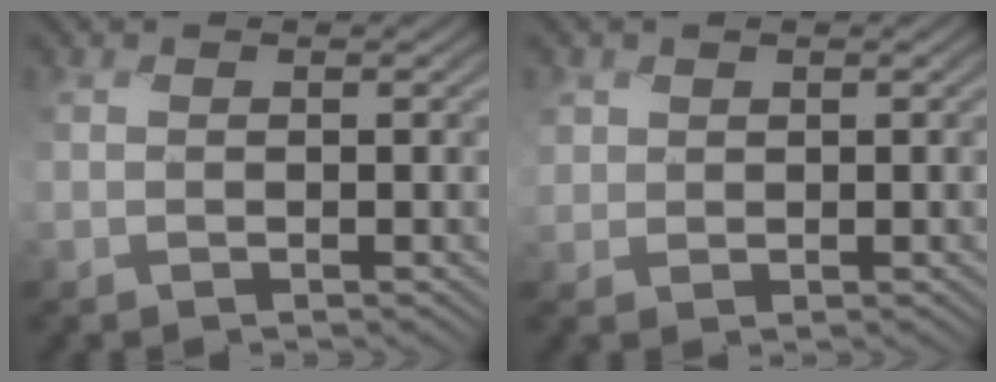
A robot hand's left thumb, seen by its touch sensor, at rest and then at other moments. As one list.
[{"total": 1.4, "force": [0.6, 1.3, 0.0], "torque": [-0.007, -0.001, 0.010]}]